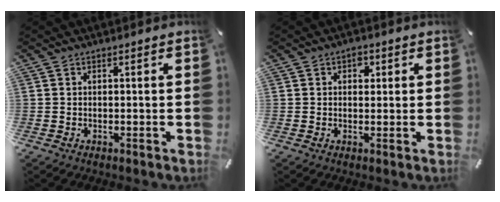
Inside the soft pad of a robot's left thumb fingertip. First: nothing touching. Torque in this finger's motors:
{"motor_torque": [0.30, 0.56, 0.08, -0.42, 0.04]}